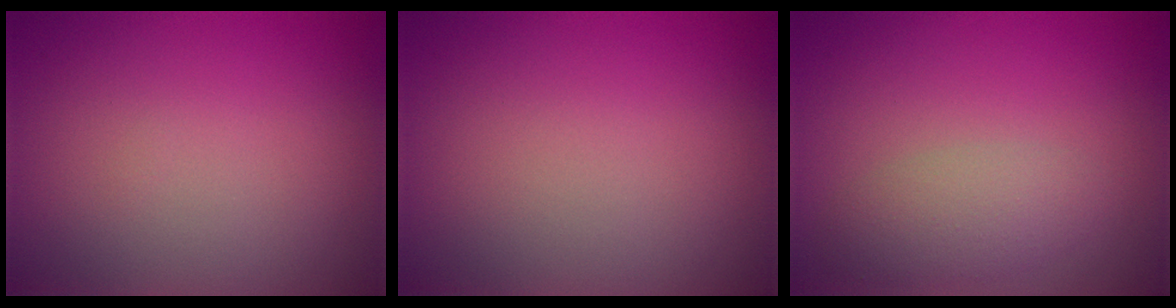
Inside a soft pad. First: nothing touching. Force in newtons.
{"total": 0.0}
{"total": 2.7, "press": 2.7, "slide": 0.1}